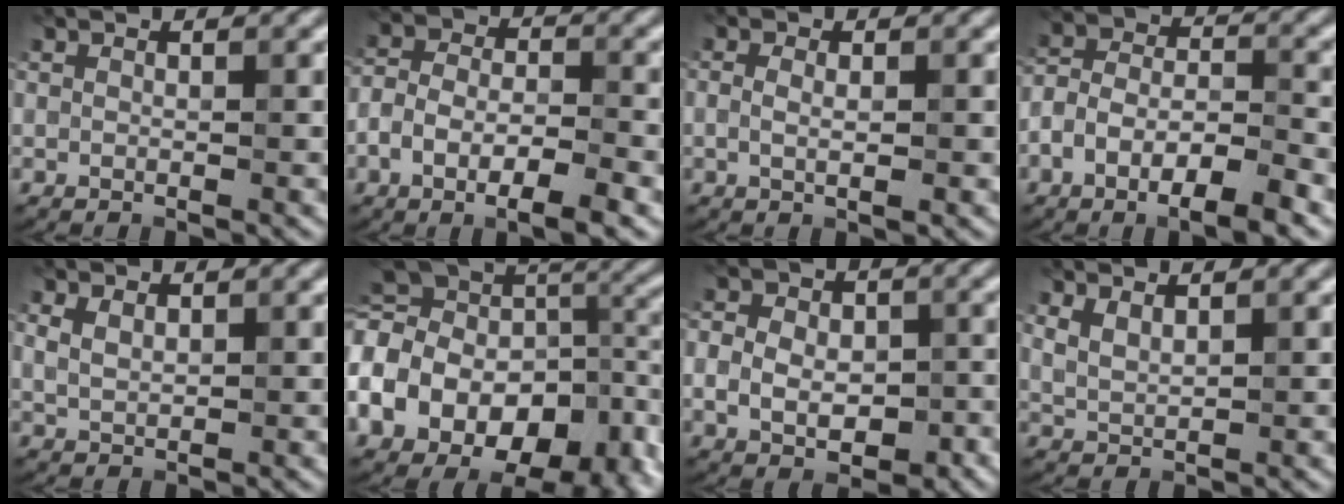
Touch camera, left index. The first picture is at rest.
{"total": 5.9, "force": [-2.6, 2.8, 4.5], "torque": [-0.078, 0.000, -0.053]}
{"total": 1.8, "force": [0.0, 0.8, 1.6], "torque": [-0.022, -0.003, -0.003]}
{"total": 6.9, "force": [-3.7, 2.9, 5.1], "torque": [-0.085, 0.005, -0.072]}
{"total": 1.7, "force": [0.8, 1.0, 1.1], "torque": [-0.024, 0.000, 0.021]}
{"total": 19.6, "force": [-5.7, 12.8, 13.7], "torque": [-0.270, -0.004, -0.059]}
{"total": 6.9, "force": [-1.4, 5.1, 4.5], "torque": [-0.041, 0.003, -0.034]}
{"total": 1.7, "force": [1.3, 0.6, 1.0], "torque": [-0.026, -0.003, 0.030]}